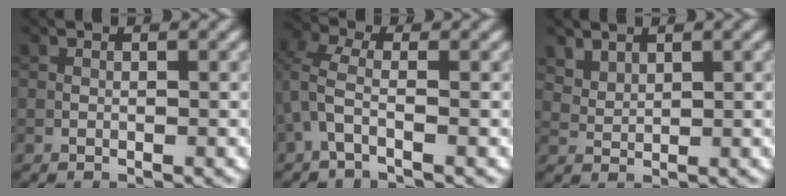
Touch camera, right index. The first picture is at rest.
{"total": 2.5, "force": [-0.4, 1.0, 2.2], "torque": [-0.061, 0.007, -0.018]}
{"total": 2.3, "force": [1.7, 1.3, 0.8], "torque": [-0.026, -0.009, 0.051]}